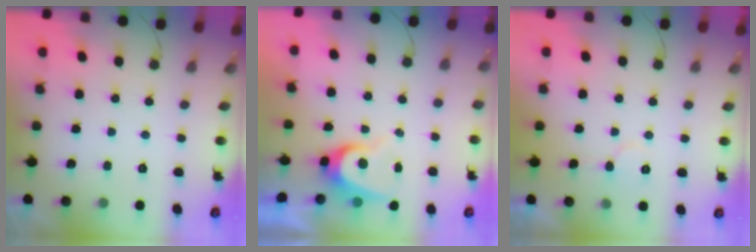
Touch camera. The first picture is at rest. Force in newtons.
{"total": 6.4, "press": 6.4, "slide": 0.5}
{"total": 4.4, "press": 4.4, "slide": 0.4}